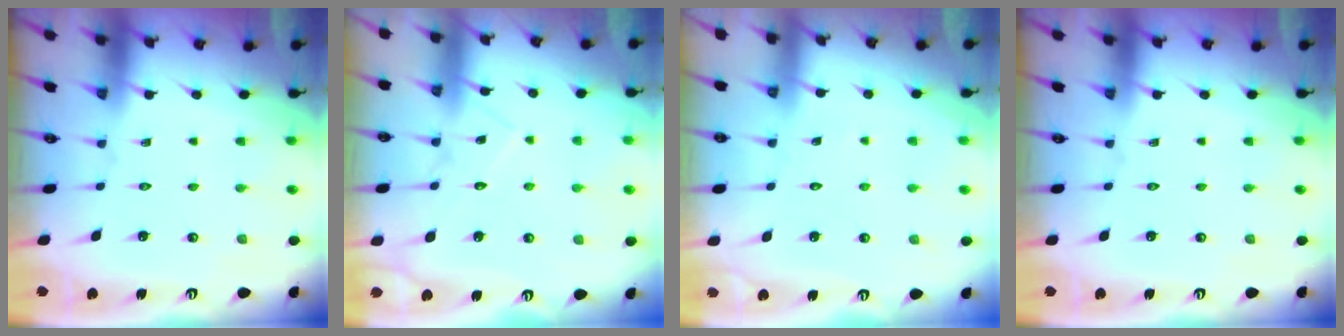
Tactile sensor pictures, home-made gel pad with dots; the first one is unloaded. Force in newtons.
{"total": 9.8, "press": 9.8, "slide": 0.7}
{"total": 2.8, "press": 2.8, "slide": 0.3}
{"total": 0.0}